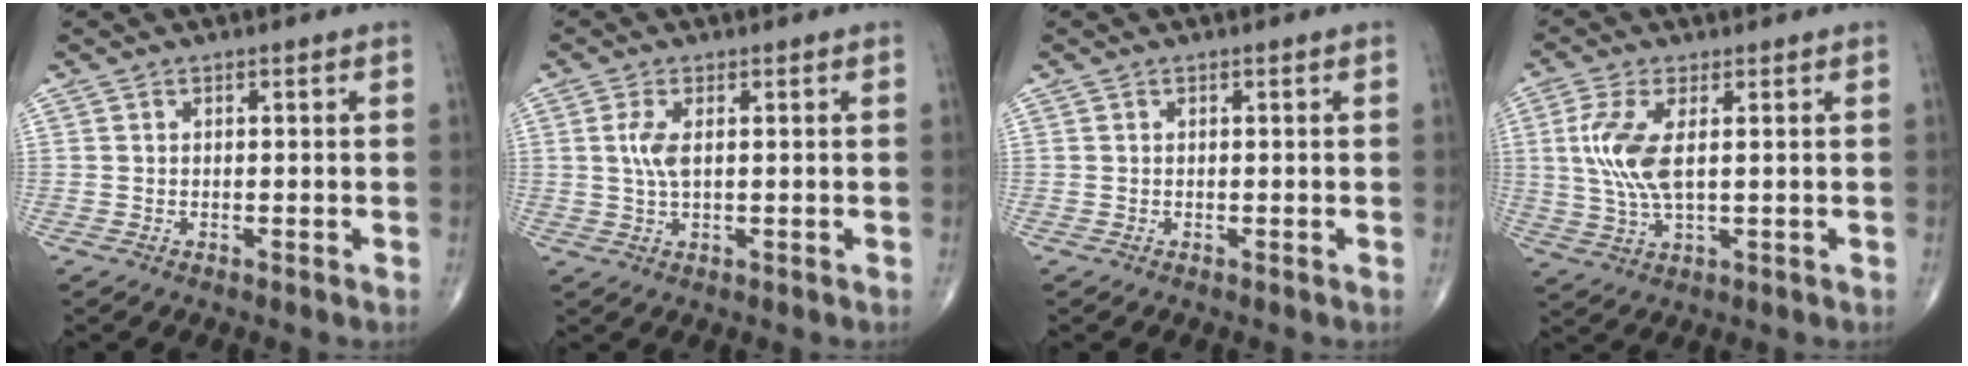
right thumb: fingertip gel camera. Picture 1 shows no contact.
{"total": 3.6, "force": [0.7, 1.4, 3.2], "torque": [-0.078, 0.002, 0.017]}
{"total": 0.0}
{"total": 8.6, "force": [1.4, 3.3, 7.9], "torque": [-0.188, -0.003, 0.033]}